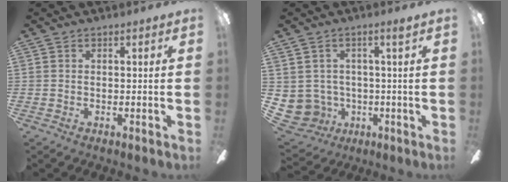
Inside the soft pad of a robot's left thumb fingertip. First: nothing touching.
{"total": 6.2, "force": [0.8, 5.9, 1.8], "torque": [-0.064, -0.006, 0.020]}